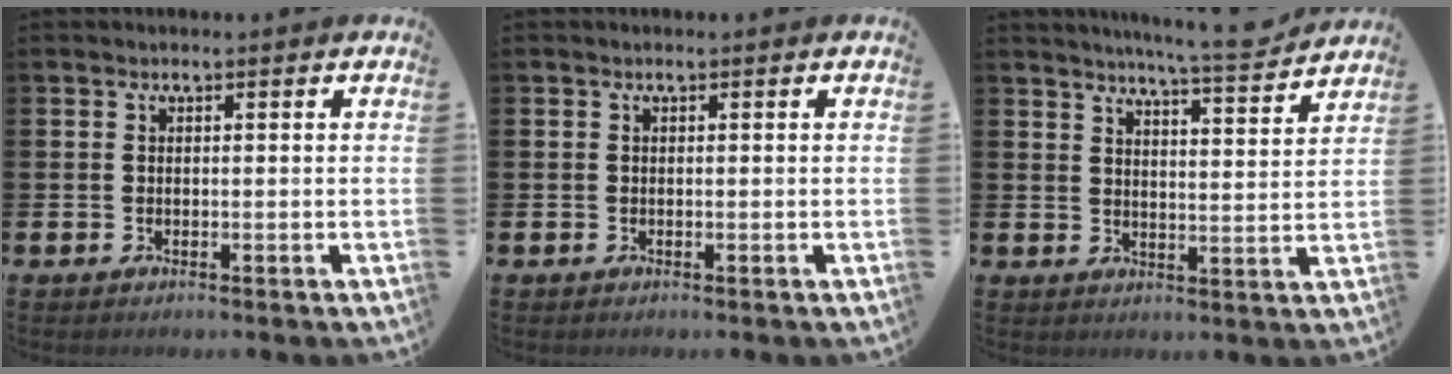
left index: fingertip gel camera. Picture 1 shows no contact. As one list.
[{"total": 0.0}, {"total": 7.0, "force": [6.7, -0.4, 2.0], "torque": [-0.036, -0.047, 0.114]}]